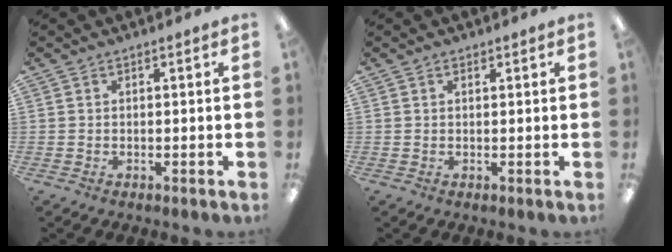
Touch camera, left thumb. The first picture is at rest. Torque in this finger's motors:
{"motor_torque": [0.13, 0.11, -0.10, -0.08, -0.01]}